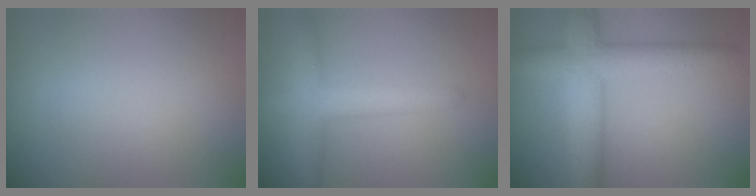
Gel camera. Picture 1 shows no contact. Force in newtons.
{"total": 4.3, "press": 4.2, "slide": 0.2}
{"total": 6.1, "press": 6.1, "slide": 0.2}